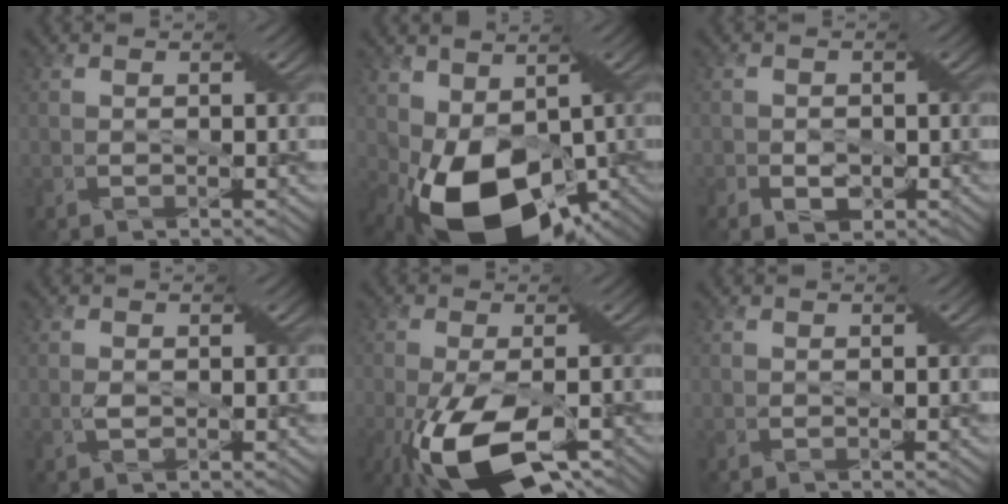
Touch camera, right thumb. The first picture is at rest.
{"total": 13.0, "force": [-2.3, 8.1, 9.9], "torque": [-0.182, -0.034, -0.036]}
{"total": 2.4, "force": [-1.0, 1.8, 1.3], "torque": [-0.011, -0.004, -0.024]}
{"total": 1.2, "force": [-0.1, 0.5, 1.1], "torque": [-0.028, -0.004, -0.005]}
{"total": 14.6, "force": [-6.8, 6.5, 11.2], "torque": [-0.218, -0.045, -0.104]}
{"total": 0.0}